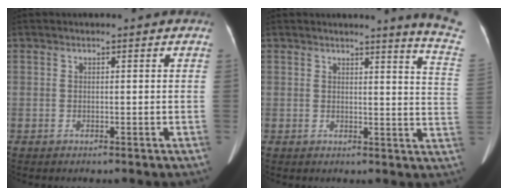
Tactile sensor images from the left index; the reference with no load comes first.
{"total": 9.0, "force": [8.4, -1.8, 3.0], "torque": [-0.031, -0.089, 0.067]}